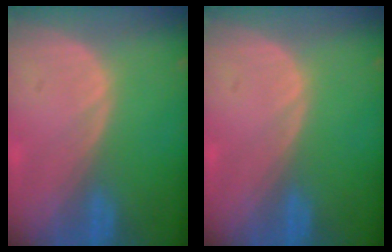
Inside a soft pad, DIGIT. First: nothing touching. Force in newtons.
{"total": 0.0}